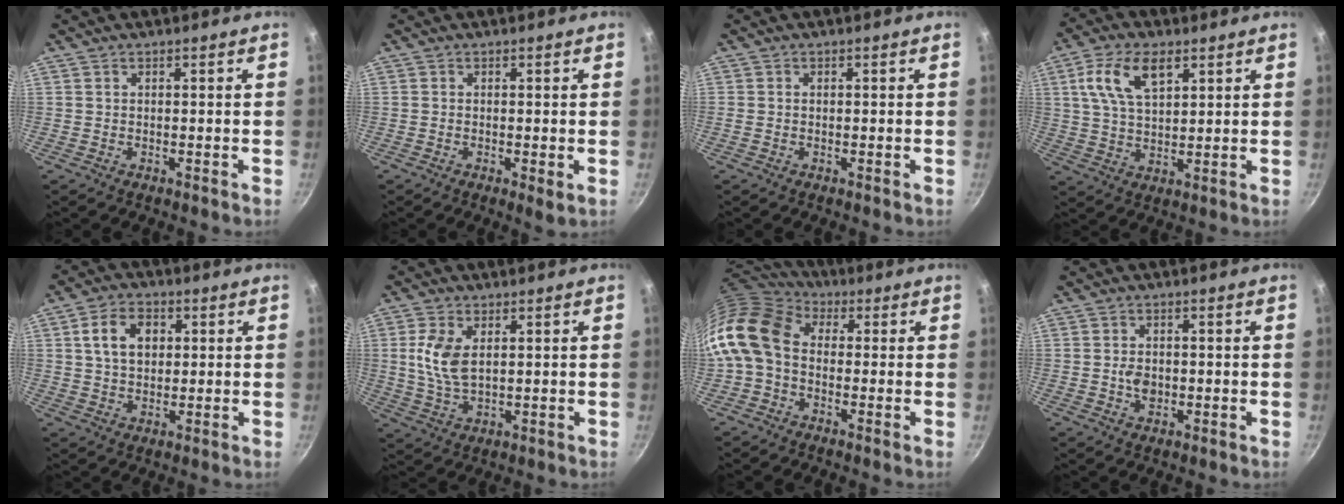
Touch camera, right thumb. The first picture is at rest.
{"total": 1.8, "force": [-0.3, 0.5, 1.7], "torque": [-0.029, -0.009, -0.005]}
{"total": 0.7, "force": [0.1, 0.5, 0.4], "torque": [-0.007, 0.003, 0.000]}
{"total": 10.7, "force": [4.4, 5.7, 7.9], "torque": [-0.139, -0.004, 0.083]}
{"total": 8.4, "force": [2.0, 6.0, 5.5], "torque": [-0.079, 0.005, 0.030]}
{"total": 7.9, "force": [1.7, 4.4, 6.3], "torque": [-0.129, -0.008, 0.036]}
{"total": 13.0, "force": [-0.4, 9.7, 8.7], "torque": [-0.162, 0.027, -0.028]}
{"total": 3.3, "force": [-0.4, 2.4, 2.3], "torque": [-0.031, 0.003, -0.008]}